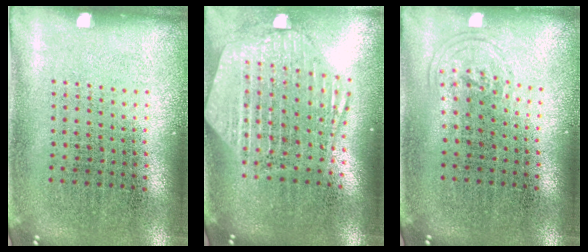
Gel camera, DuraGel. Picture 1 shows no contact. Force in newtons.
{"total": 2.7, "press": 2.2, "slide": 1.5}
{"total": 0.7, "press": 0.6, "slide": 0.5}